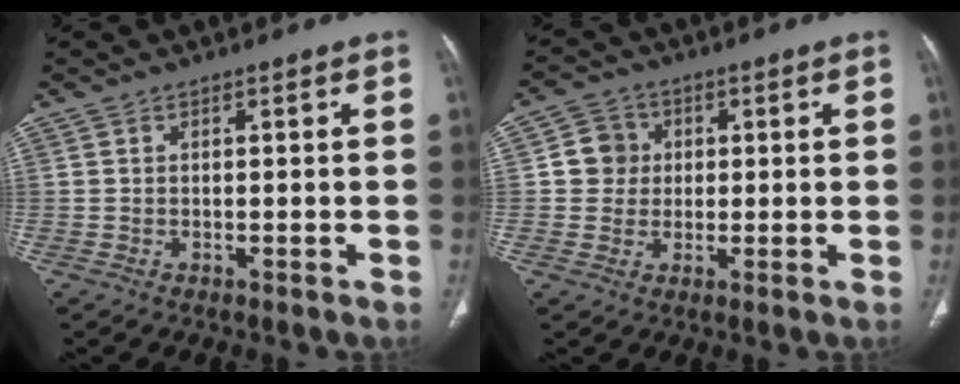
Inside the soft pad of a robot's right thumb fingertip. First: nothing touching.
{"total": 5.5, "force": [0.6, 5.2, 1.4], "torque": [0.003, 0.006, 0.005]}